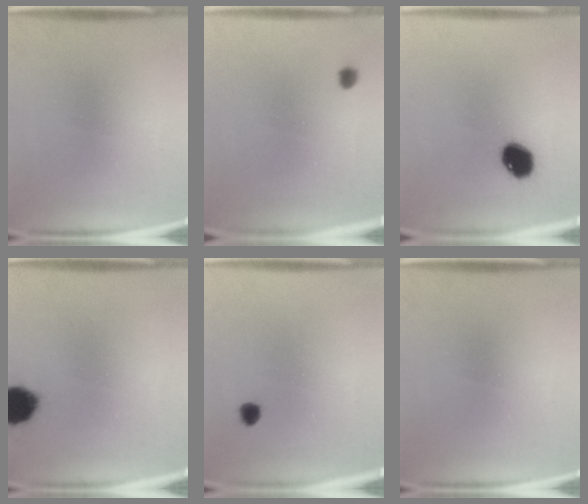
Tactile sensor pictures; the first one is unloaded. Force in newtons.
{"total": 1.3}
{"total": 7.7}
{"total": 10.4}
{"total": 1.6}
{"total": 0.0}